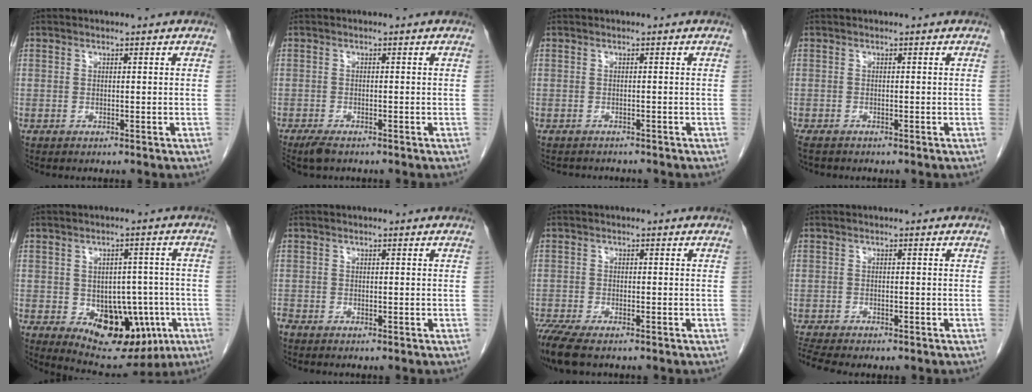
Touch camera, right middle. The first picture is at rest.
{"total": 3.3, "force": [-2.5, 1.0, 1.8], "torque": [-0.034, -0.008, -0.039]}
{"total": 3.8, "force": [-3.5, 1.1, 0.9], "torque": [-0.010, -0.004, -0.045]}
{"total": 2.2, "force": [-1.8, 0.8, 1.0], "torque": [-0.018, -0.006, -0.028]}
{"total": 13.5, "force": [-4.4, 7.9, 10.0], "torque": [-0.125, 0.008, -0.046]}
{"total": 0.8, "force": [-0.7, 0.3, 0.2], "torque": [-0.009, -0.002, -0.016]}
{"total": 6.5, "force": [-5.0, 1.7, 3.9], "torque": [-0.077, -0.016, -0.087]}
{"total": 4.4, "force": [-3.8, 1.0, 2.1], "torque": [-0.045, -0.004, -0.059]}